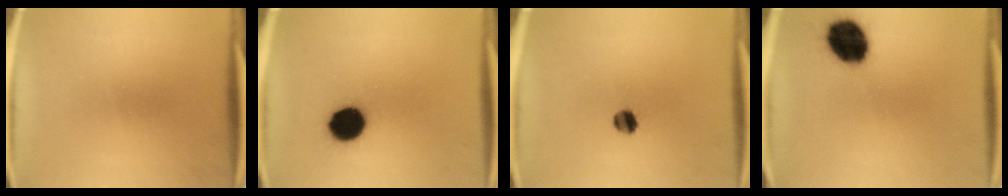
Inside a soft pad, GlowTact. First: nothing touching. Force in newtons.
{"total": 11.1}
{"total": 3.8}
{"total": 13.9}